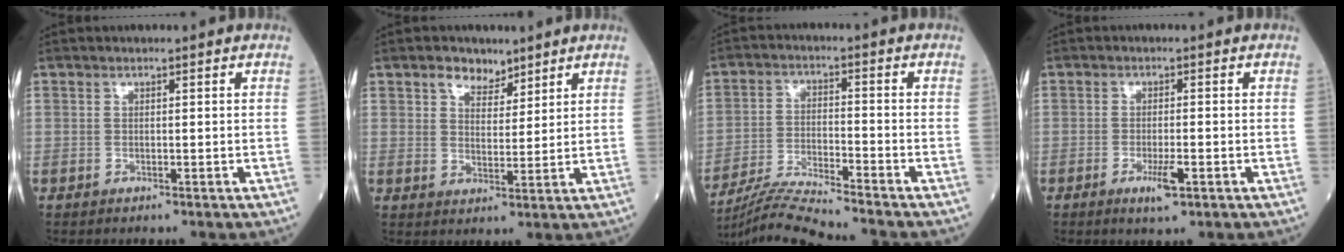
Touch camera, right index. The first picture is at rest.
{"total": 4.3, "force": [3.1, 2.5, 1.6], "torque": [-0.027, 0.004, 0.055]}
{"total": 9.4, "force": [-8.9, -1.9, 2.7], "torque": [-0.049, -0.018, -0.161]}
{"total": 3.3, "force": [-1.5, 0.5, 2.9], "torque": [-0.051, -0.004, -0.023]}